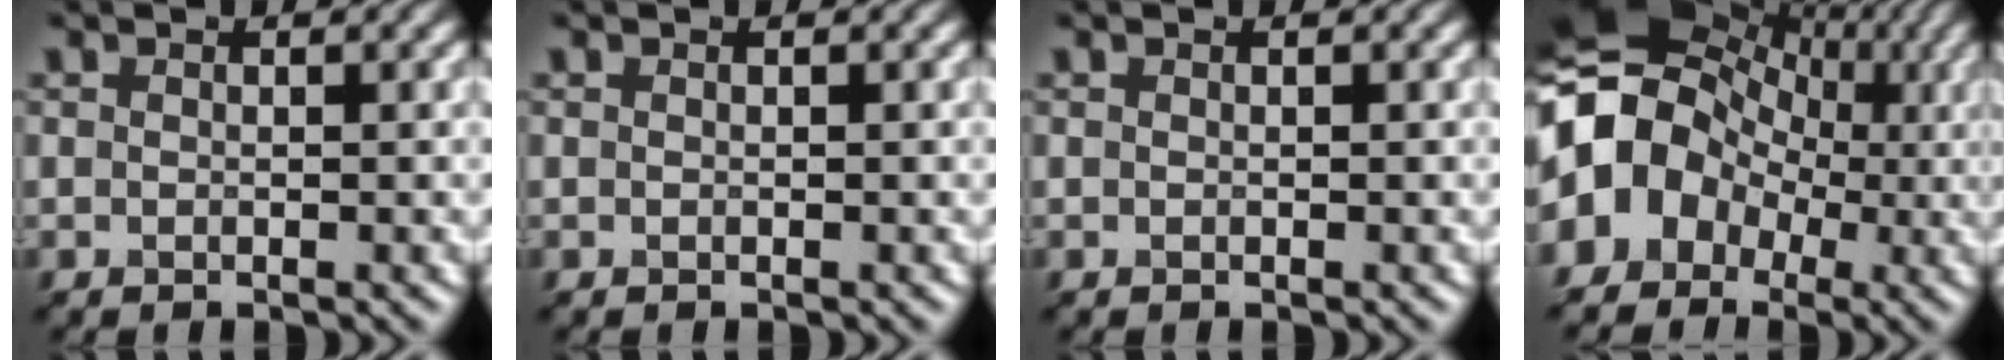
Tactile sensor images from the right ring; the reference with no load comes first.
{"total": 0.0}
{"total": 0.0}
{"total": 12.2, "force": [-0.3, 10.9, 5.4], "torque": [-0.101, 0.015, -0.021]}